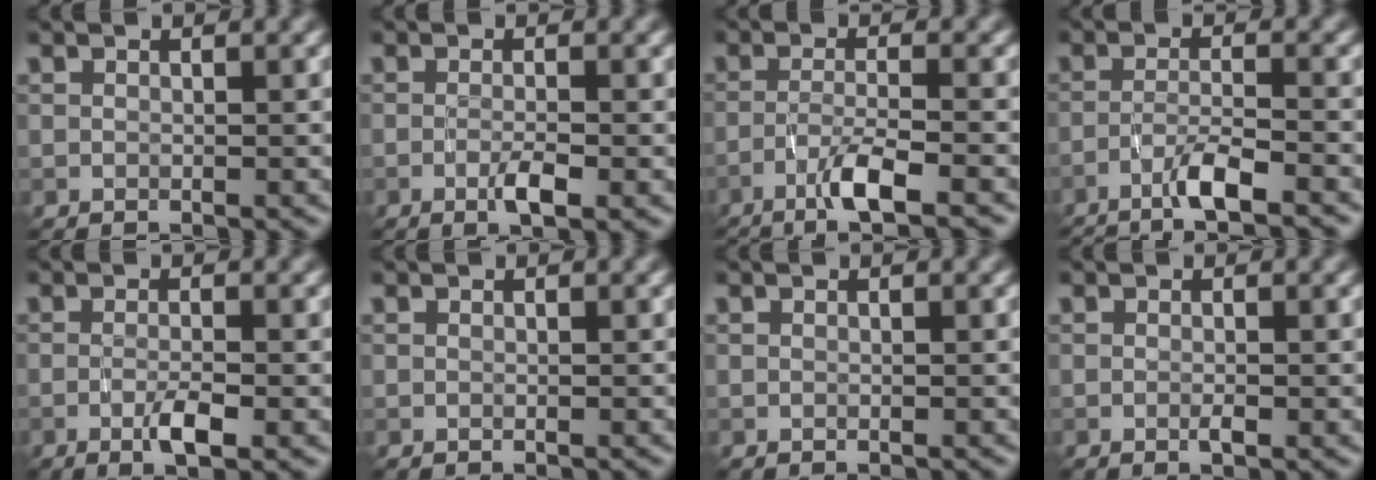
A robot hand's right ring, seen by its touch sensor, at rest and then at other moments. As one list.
[{"total": 2.4, "force": [-0.8, 0.4, 2.2], "torque": [-0.039, -0.002, -0.016]}, {"total": 4.2, "force": [-2.5, 0.5, 3.3], "torque": [-0.062, 0.003, -0.055]}, {"total": 3.8, "force": [-2.6, 0.4, 2.8], "torque": [-0.050, 0.005, -0.059]}, {"total": 2.7, "force": [-0.9, 0.5, 2.5], "torque": [-0.046, -0.002, -0.018]}, {"total": 0.0}, {"total": 0.0}, {"total": 0.8, "force": [-0.2, 0.1, 0.8], "torque": [-0.015, -0.003, -0.005]}]